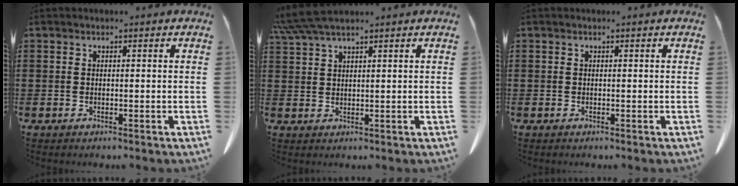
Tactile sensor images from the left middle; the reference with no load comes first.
{"total": 4.6, "force": [3.8, 0.4, 2.6], "torque": [-0.062, -0.005, 0.071]}
{"total": 0.0}